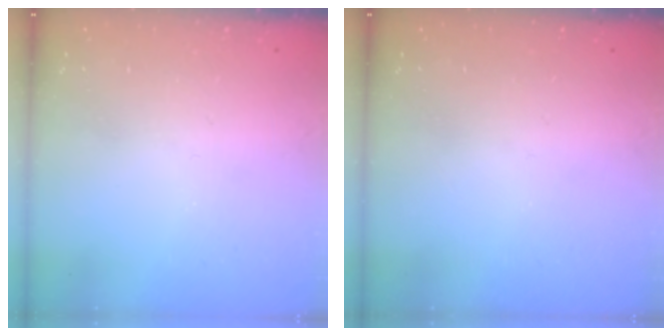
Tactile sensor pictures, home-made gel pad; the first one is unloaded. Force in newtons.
{"total": 0.0}